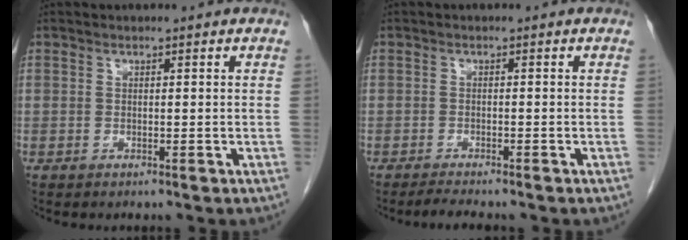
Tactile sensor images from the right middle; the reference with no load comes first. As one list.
[{"total": 2.3, "force": [-2.1, 0.0, 1.0], "torque": [-0.025, -0.008, -0.034]}]